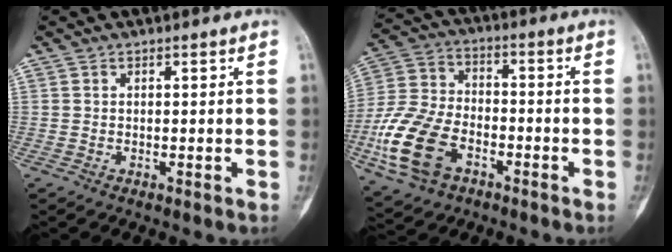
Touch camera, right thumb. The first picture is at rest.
{"total": 16.0, "force": [-6.2, 10.2, 10.6], "torque": [-0.215, 0.022, -0.120]}